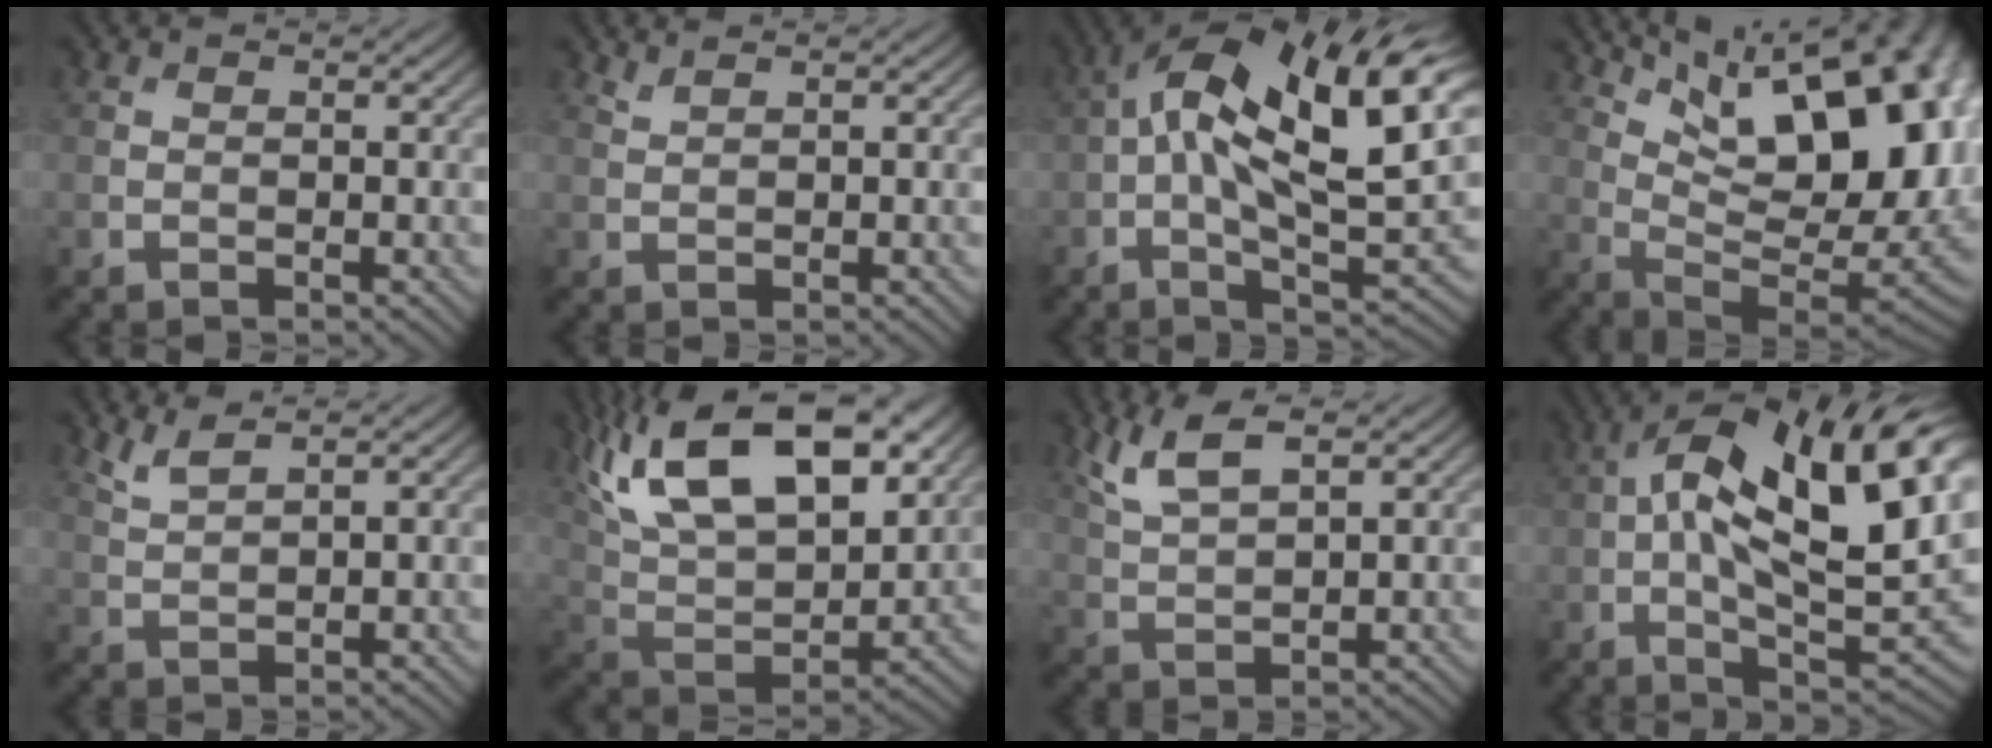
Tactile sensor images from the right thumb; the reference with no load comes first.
{"total": 1.0, "force": [1.0, 0.0, 0.3], "torque": [-0.009, 0.003, 0.023]}
{"total": 17.4, "force": [3.1, 7.0, 15.6], "torque": [-0.277, 0.017, 0.050]}
{"total": 21.5, "force": [7.7, 10.1, 17.4], "torque": [-0.226, 0.045, 0.150]}
{"total": 2.5, "force": [2.0, 0.4, 1.4], "torque": [-0.036, 0.004, 0.052]}
{"total": 19.5, "force": [10.2, 9.5, 13.7], "torque": [-0.278, 0.045, 0.163]}
{"total": 6.0, "force": [3.6, 2.1, 4.4], "torque": [-0.109, 0.005, 0.079]}
{"total": 19.2, "force": [3.2, 8.5, 17.0], "torque": [-0.283, 0.020, 0.048]}